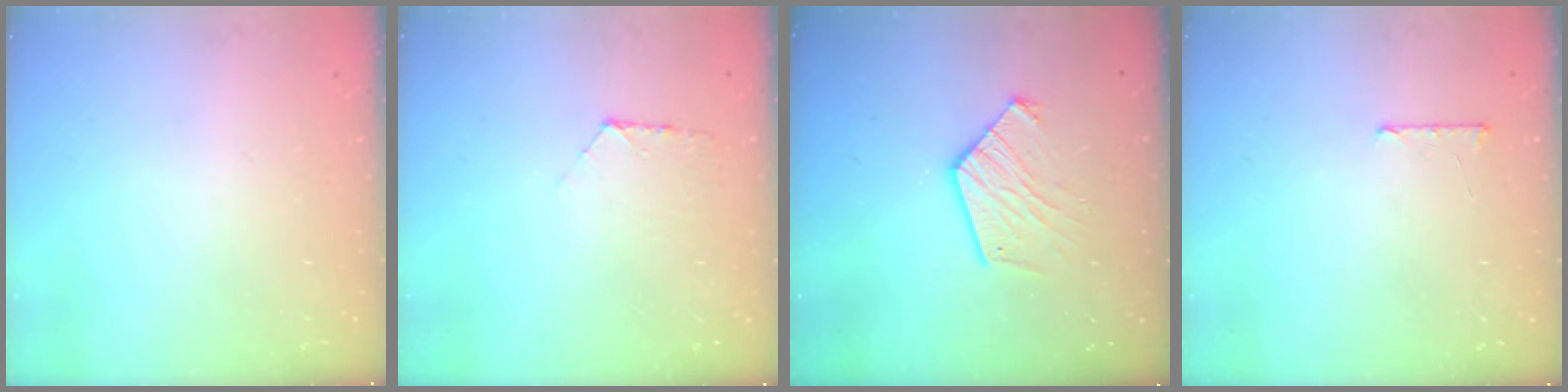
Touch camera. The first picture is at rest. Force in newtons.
{"total": 5.2, "press": 5.1, "slide": 0.6}
{"total": 12.7, "press": 12.7, "slide": 1.2}
{"total": 4.6, "press": 4.6, "slide": 0.5}